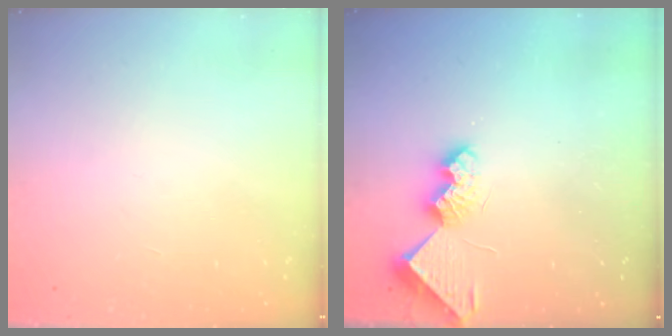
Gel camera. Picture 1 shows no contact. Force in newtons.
{"total": 8.6, "press": 8.6, "slide": 0.1}